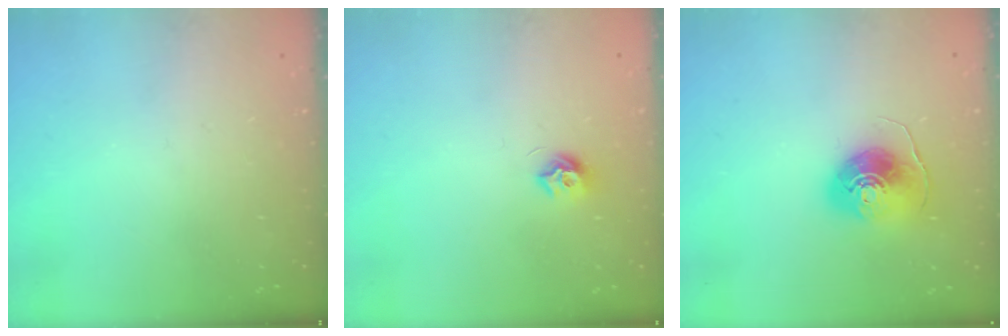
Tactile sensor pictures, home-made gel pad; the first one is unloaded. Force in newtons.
{"total": 7.6, "press": 7.6, "slide": 0.8}
{"total": 8.1, "press": 8.1, "slide": 0.3}